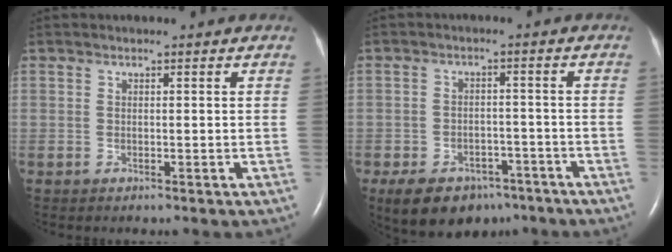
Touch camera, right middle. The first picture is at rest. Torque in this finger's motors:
{"motor_torque": [0.35, -0.33, 0.17, 0.09]}